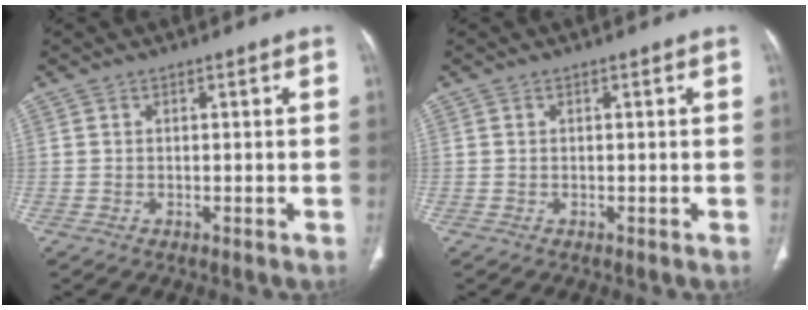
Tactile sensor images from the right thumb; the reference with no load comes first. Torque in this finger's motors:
{"motor_torque": [0.07, 0.07, -0.01, 0.01, 0.00]}